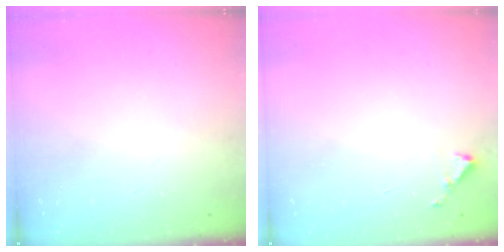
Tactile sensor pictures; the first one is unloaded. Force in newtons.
{"total": 3.6, "press": 3.6, "slide": 0.3}